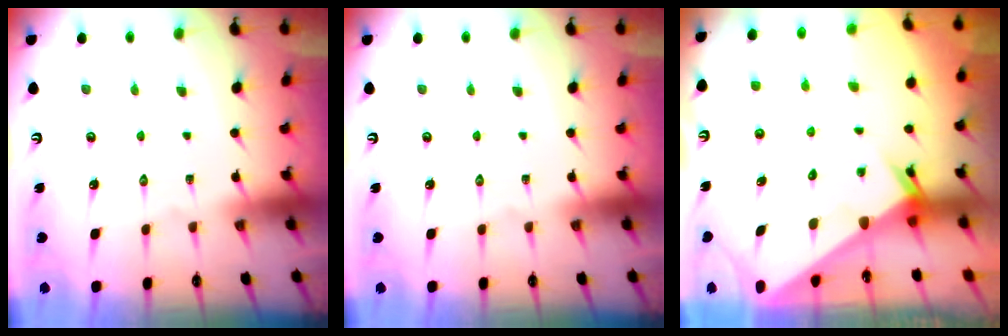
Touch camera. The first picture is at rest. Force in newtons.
{"total": 0.0}
{"total": 2.1, "press": 2.1, "slide": 0.1}